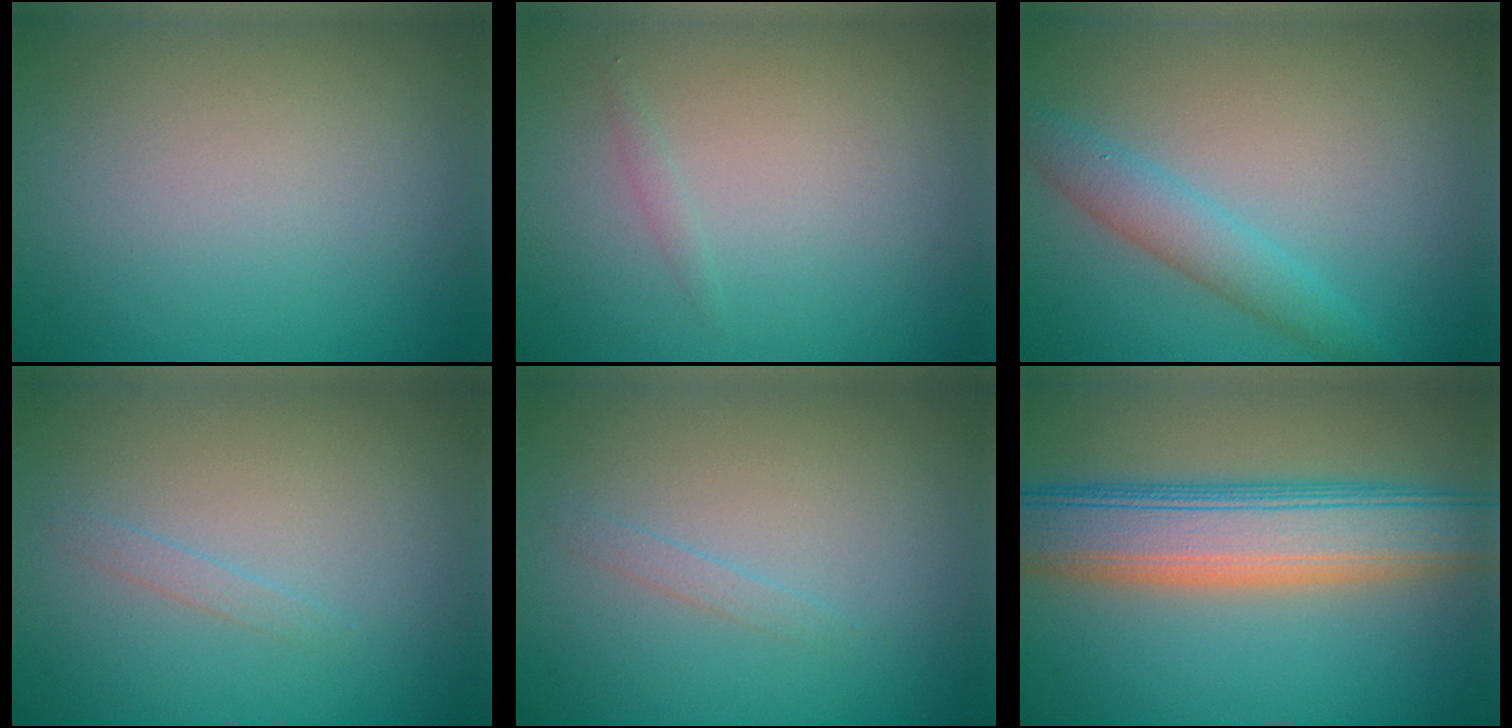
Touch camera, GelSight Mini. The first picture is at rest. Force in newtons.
{"total": 0.5, "press": 0.5, "slide": 0.1}
{"total": 2.9, "press": 2.9, "slide": 0.0}
{"total": 0.8, "press": 0.8, "slide": 0.1}
{"total": 0.8, "press": 0.8, "slide": 0.1}
{"total": 8.9, "press": 8.9, "slide": 0.6}